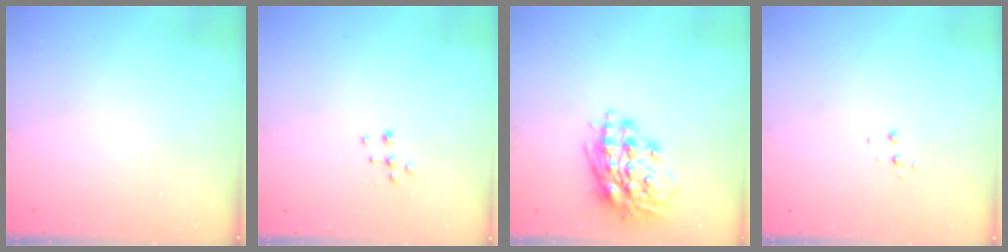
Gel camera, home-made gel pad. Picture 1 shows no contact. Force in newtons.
{"total": 5.8, "press": 5.8, "slide": 0.4}
{"total": 16.1, "press": 15.9, "slide": 2.1}
{"total": 3.9, "press": 3.9, "slide": 0.4}